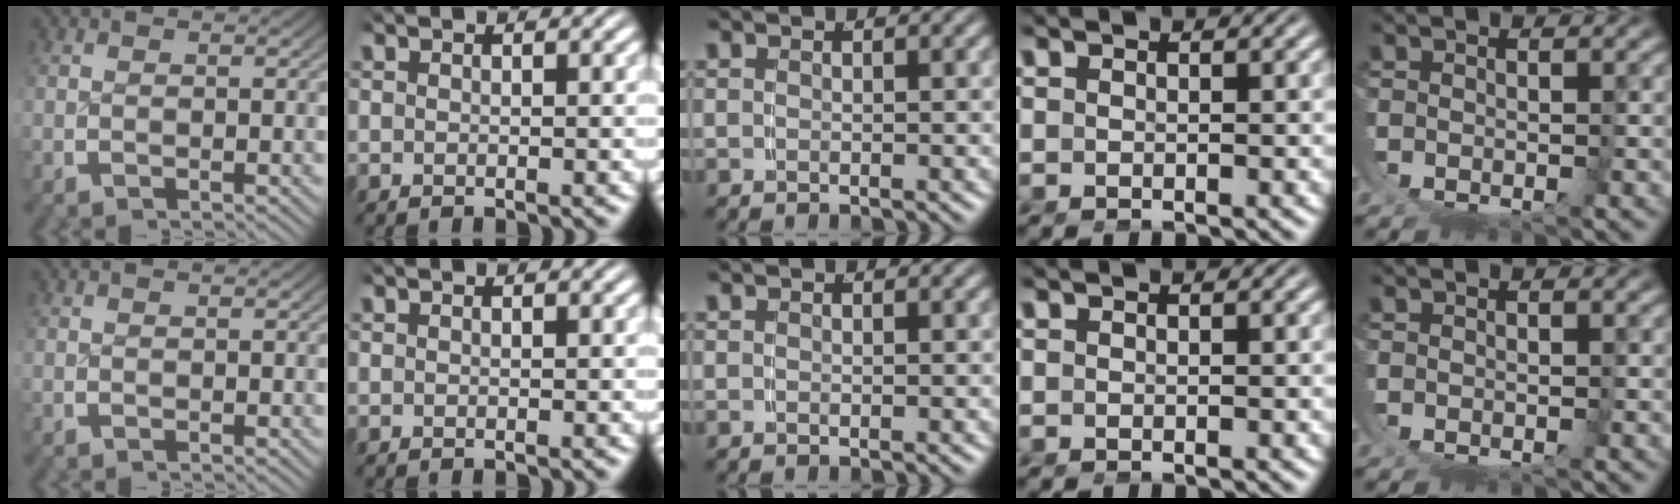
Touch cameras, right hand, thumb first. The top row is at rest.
{}